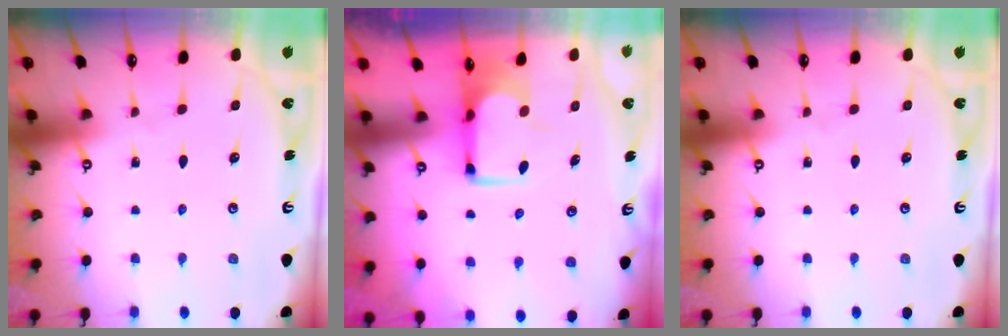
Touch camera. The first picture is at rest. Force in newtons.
{"total": 2.2, "press": 2.2, "slide": 0.5}
{"total": 0.0}